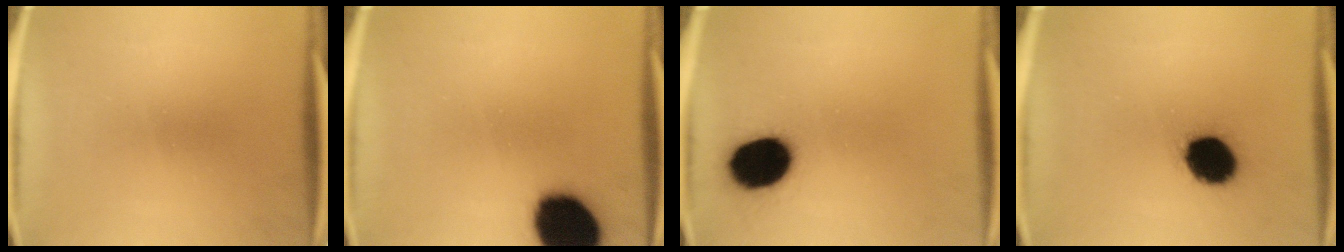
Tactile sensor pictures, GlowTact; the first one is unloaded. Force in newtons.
{"total": 19.7}
{"total": 14.1}
{"total": 14.0}